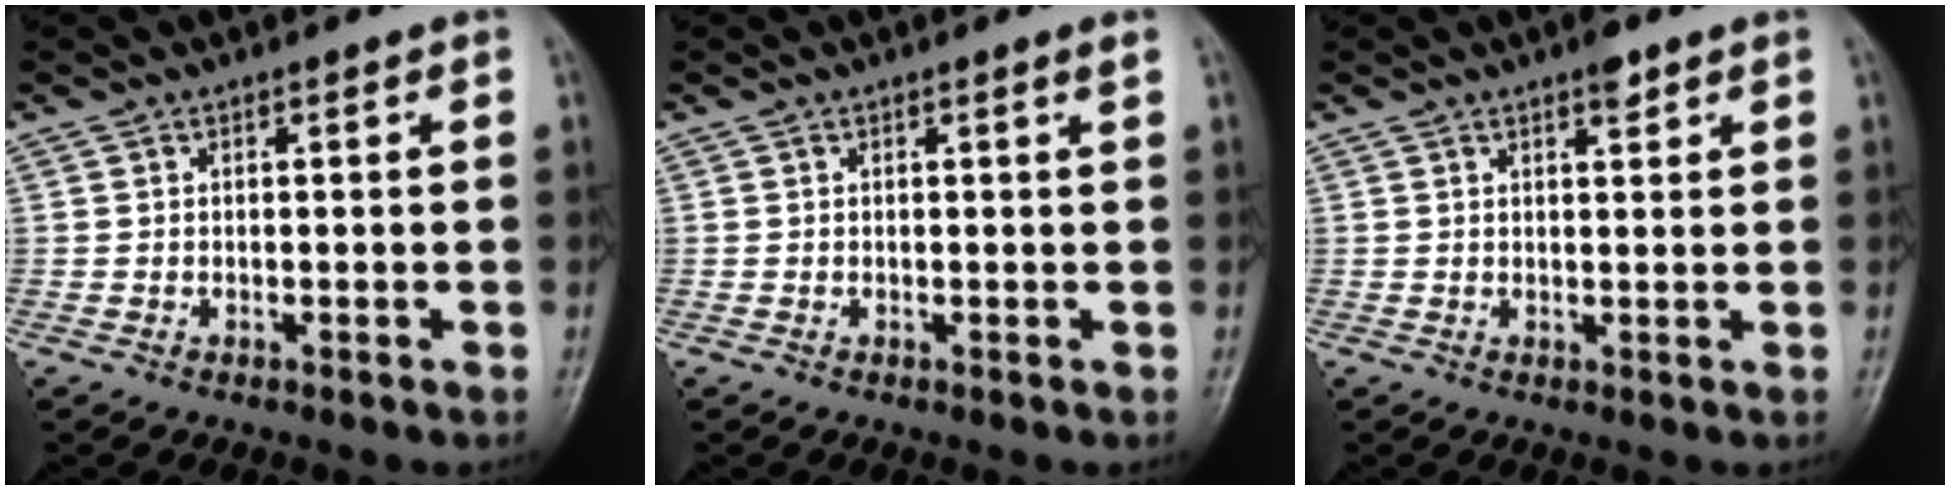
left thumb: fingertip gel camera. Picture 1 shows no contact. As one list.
[{"total": 0.7, "force": [0.4, -0.2, 0.6], "torque": [-0.014, -0.002, 0.006]}, {"total": 2.5, "force": [1.7, 0.8, 1.7], "torque": [-0.021, -0.009, 0.025]}]